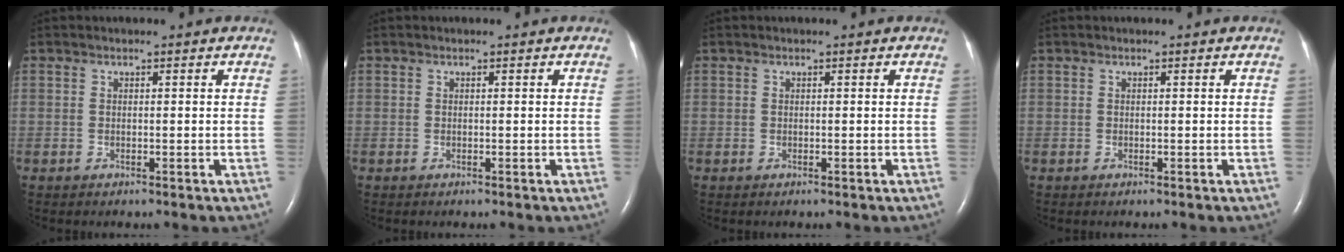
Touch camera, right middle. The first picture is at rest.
{"total": 0.0}
{"total": 0.0}
{"total": 0.0}